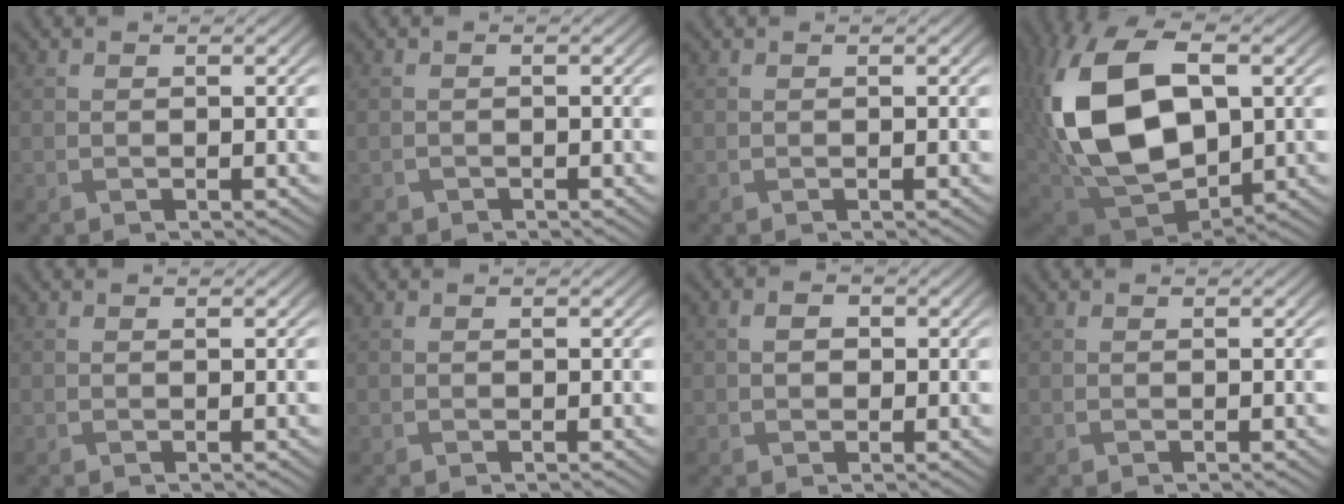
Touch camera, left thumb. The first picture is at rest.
{"total": 0.8, "force": [-0.7, 0.4, 0.0], "torque": [0.001, -0.004, -0.015]}
{"total": 0.0}
{"total": 19.7, "force": [2.6, 12.1, 15.3], "torque": [-0.347, -0.007, 0.054]}
{"total": 0.0}
{"total": 0.0}
{"total": 1.9, "force": [0.2, 1.5, 1.1], "torque": [-0.024, 0.000, 0.001]}
{"total": 0.0}